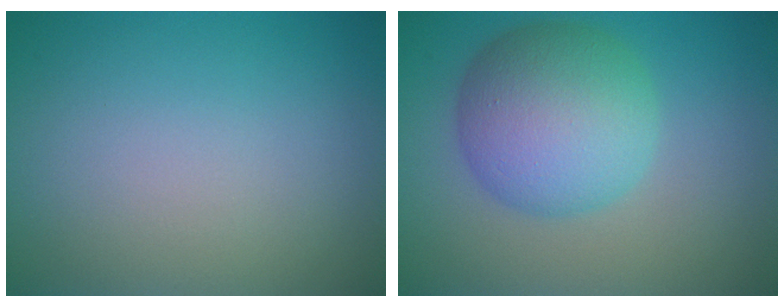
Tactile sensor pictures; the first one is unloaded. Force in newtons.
{"total": 7.8, "press": 7.8, "slide": 0.2}